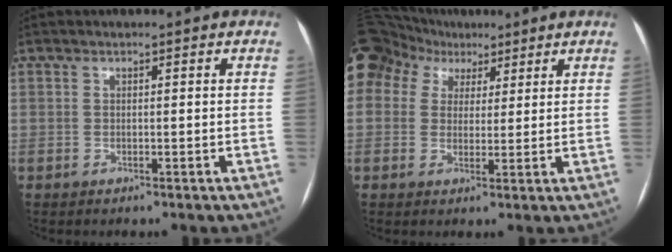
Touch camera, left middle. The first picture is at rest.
{"total": 22.3, "force": [12.0, 16.7, 8.7], "torque": [-0.280, 0.106, 0.228]}